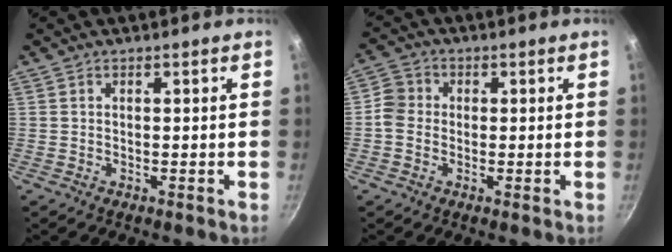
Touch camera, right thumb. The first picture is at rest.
{"total": 4.2, "force": [-0.6, 3.8, 1.8], "torque": [-0.016, 0.012, -0.025]}